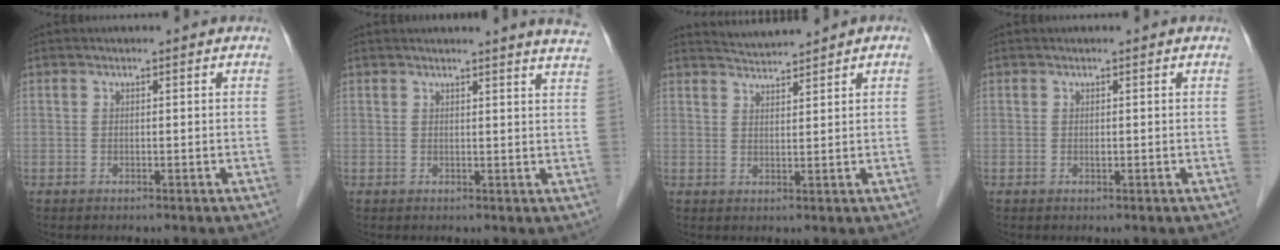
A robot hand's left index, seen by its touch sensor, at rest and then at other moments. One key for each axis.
{"total": 7.7, "fx": 7.2, "fy": -0.7, "fz": 2.6, "tx": -0.026, "ty": -0.027, "tz": 0.056}
{"total": 2.9, "fx": 2.8, "fy": -0.7, "fz": 0.0, "tx": -0.003, "ty": 0.010, "tz": 0.056}
{"total": 0.0}